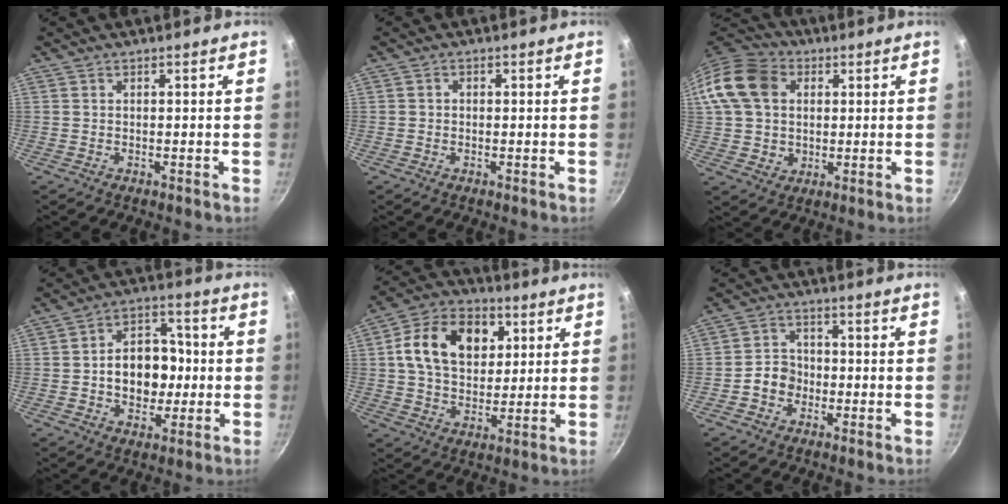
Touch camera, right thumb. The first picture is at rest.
{"total": 0.9, "force": [-0.1, 0.8, 0.4], "torque": [-0.006, 0.004, -0.002]}
{"total": 14.6, "force": [3.0, 11.7, 8.2], "torque": [-0.134, 0.012, 0.048]}
{"total": 12.4, "force": [-0.9, 9.3, 8.3], "torque": [-0.087, 0.022, -0.021]}
{"total": 16.2, "force": [4.4, 11.5, 10.5], "torque": [-0.150, 0.004, 0.064]}
{"total": 5.2, "force": [-1.7, 4.4, 2.2], "torque": [-0.009, 0.024, -0.037]}